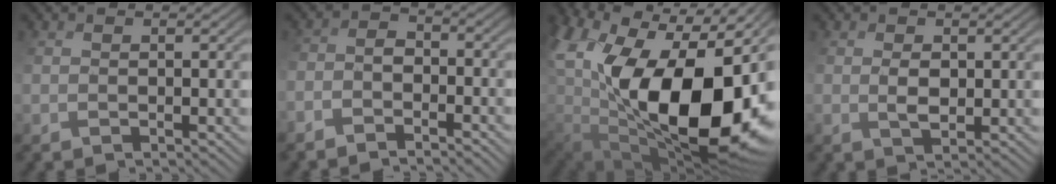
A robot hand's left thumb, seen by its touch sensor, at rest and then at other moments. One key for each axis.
{"total": 3.7, "fx": -3.2, "fy": 1.2, "fz": 1.5, "tx": -0.033, "ty": 0.004, "tz": -0.062}
{"total": 20.6, "fx": 2.1, "fy": 12.3, "fz": 16.3, "tx": -0.321, "ty": -0.044, "tz": 0.084}
{"total": 2.2, "fx": 0.9, "fy": 1.0, "fz": 1.7, "tx": -0.035, "ty": 0.005, "tz": 0.024}